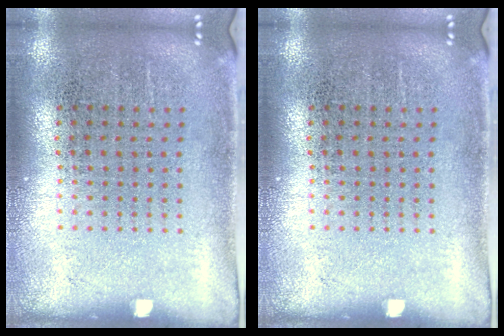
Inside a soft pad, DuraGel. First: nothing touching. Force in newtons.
{"total": 0.0}